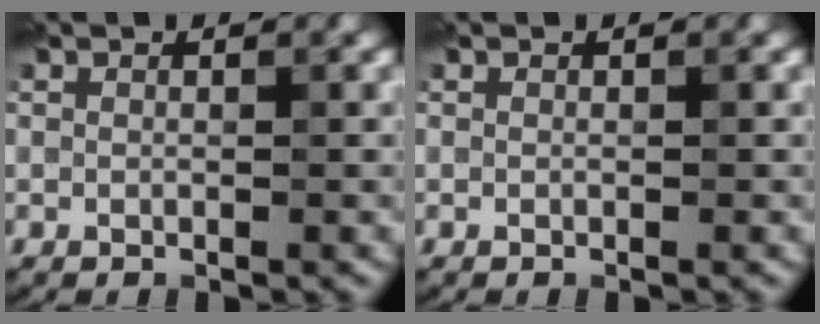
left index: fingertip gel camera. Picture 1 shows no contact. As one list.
[{"total": 0.0}]